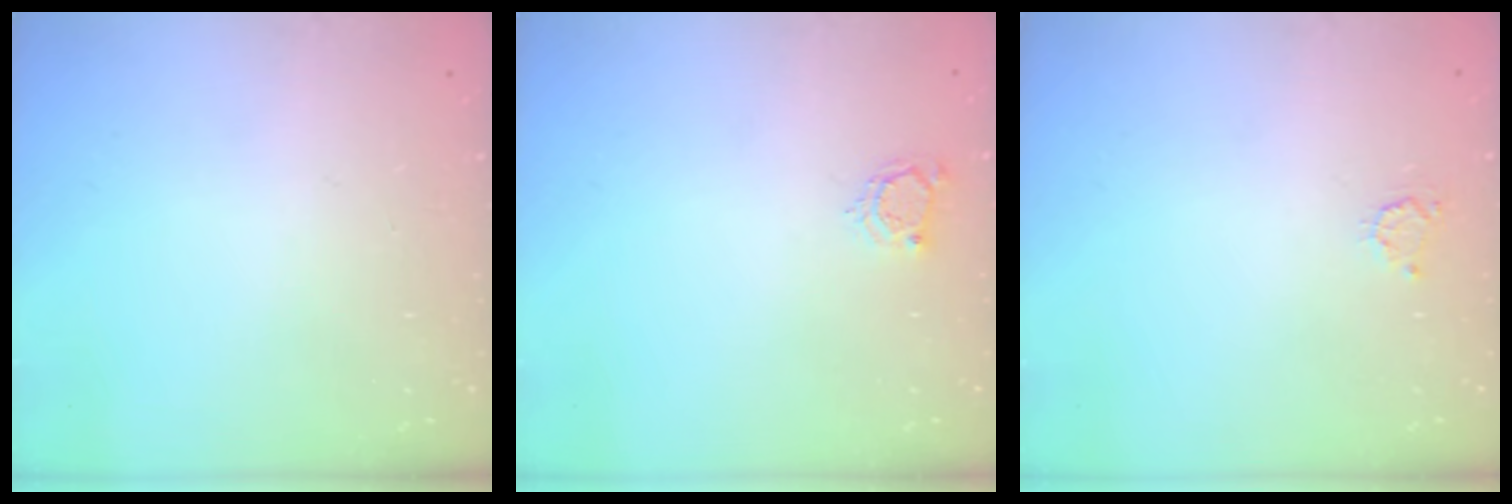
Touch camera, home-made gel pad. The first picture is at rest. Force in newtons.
{"total": 4.0, "press": 4.0, "slide": 0.5}
{"total": 3.6, "press": 3.6, "slide": 0.5}